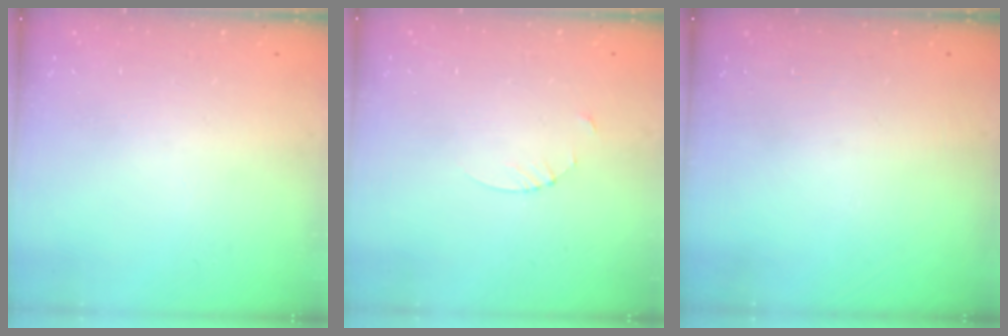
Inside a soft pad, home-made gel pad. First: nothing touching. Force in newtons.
{"total": 2.7, "press": 2.7, "slide": 0.3}
{"total": 0.0}